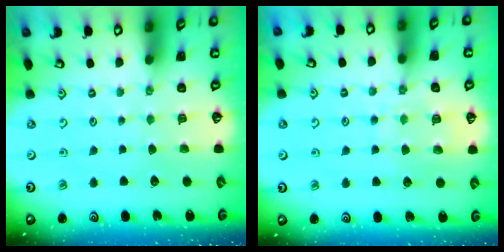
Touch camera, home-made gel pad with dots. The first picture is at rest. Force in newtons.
{"total": 8.9, "press": 8.9, "slide": 0.5}